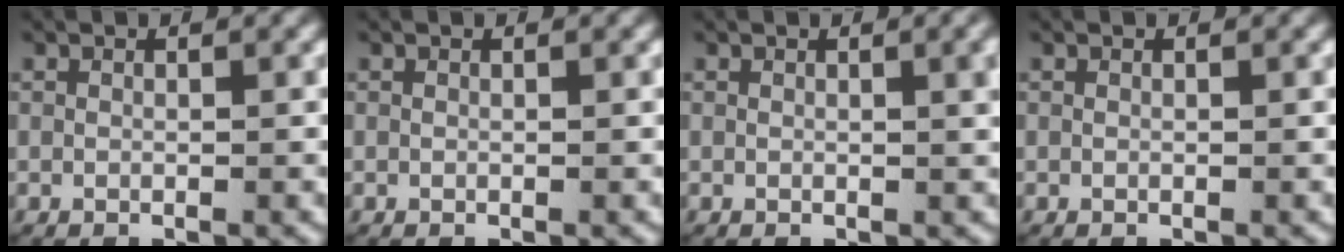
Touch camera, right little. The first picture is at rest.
{"total": 0.0}
{"total": 1.4, "force": [0.5, 0.2, 1.2], "torque": [-0.011, 0.001, 0.009]}
{"total": 0.0}